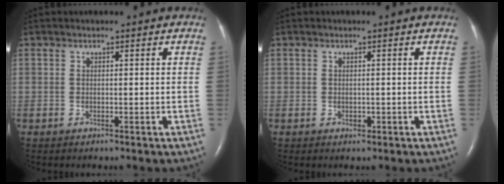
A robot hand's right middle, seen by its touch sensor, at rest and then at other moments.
{"total": 0.6, "force": [-0.2, 0.5, 0.3], "torque": [-0.009, -0.001, -0.002]}